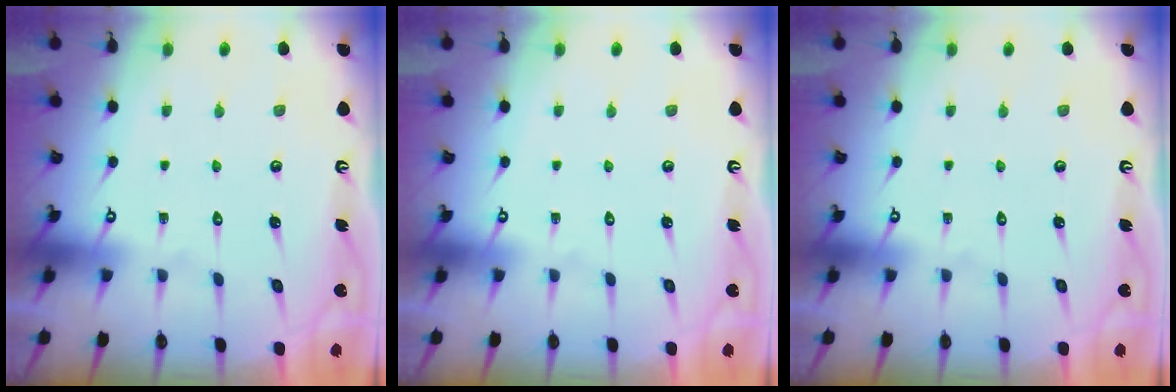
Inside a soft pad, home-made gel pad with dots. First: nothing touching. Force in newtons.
{"total": 0.0}
{"total": 0.0}